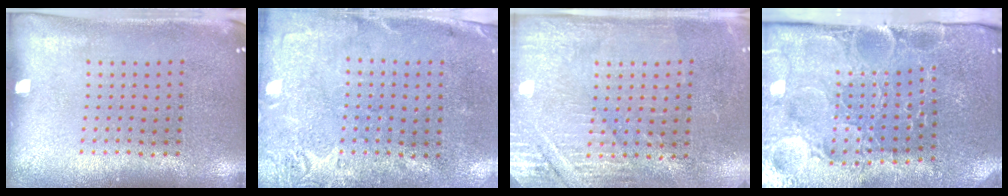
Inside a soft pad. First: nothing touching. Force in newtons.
{"total": 2.8, "press": 2.2, "slide": 1.8}
{"total": 2.9, "press": 2.9, "slide": 0.4}
{"total": 3.7, "press": 3.7, "slide": 0.7}